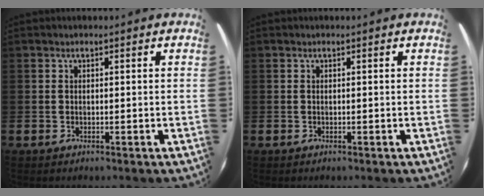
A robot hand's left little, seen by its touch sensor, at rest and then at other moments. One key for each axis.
{"total": 0.0}